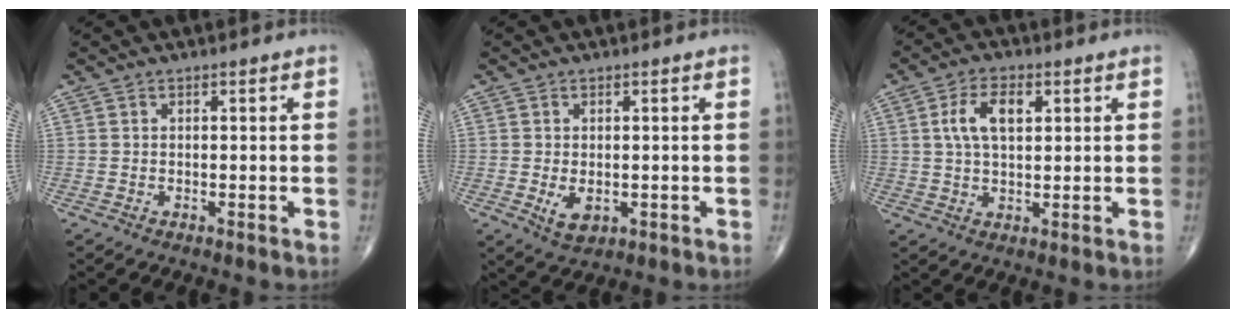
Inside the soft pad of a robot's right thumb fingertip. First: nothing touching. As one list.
[{"total": 4.0, "force": [-0.9, 2.5, 3.0], "torque": [-0.041, -0.006, -0.005]}, {"total": 7.2, "force": [2.0, 3.8, 5.8], "torque": [-0.104, 0.005, 0.037]}]